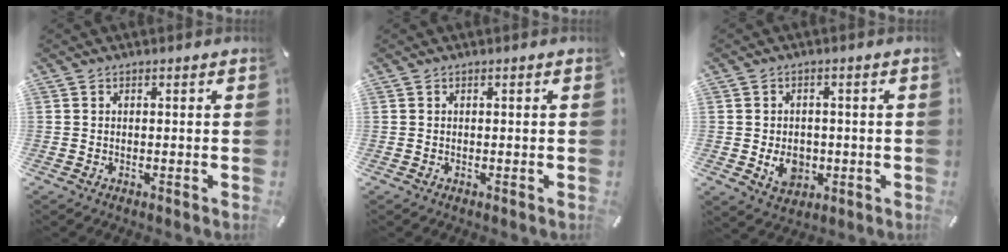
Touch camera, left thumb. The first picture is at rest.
{"total": 0.0}
{"total": 6.6, "force": [-1.1, 5.3, 3.7], "torque": [-0.062, 0.002, -0.018]}